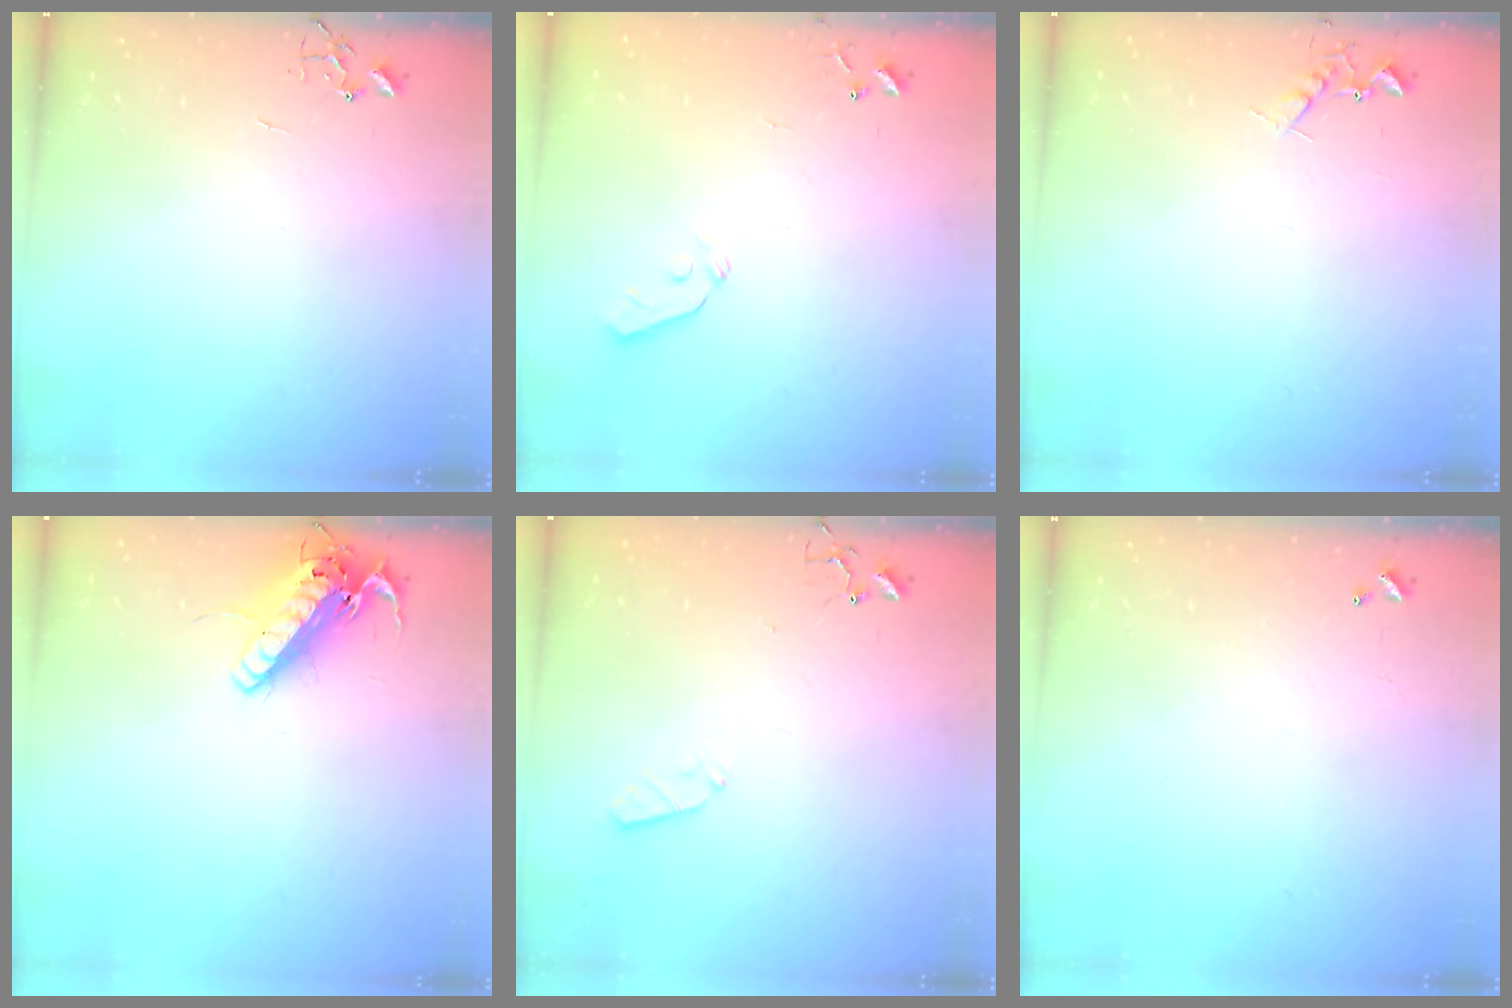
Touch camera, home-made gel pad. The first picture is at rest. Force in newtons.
{"total": 3.6, "press": 3.5, "slide": 0.7}
{"total": 6.6, "press": 6.5, "slide": 0.7}
{"total": 15.8, "press": 15.6, "slide": 2.7}
{"total": 3.6, "press": 3.5, "slide": 0.6}
{"total": 0.0}